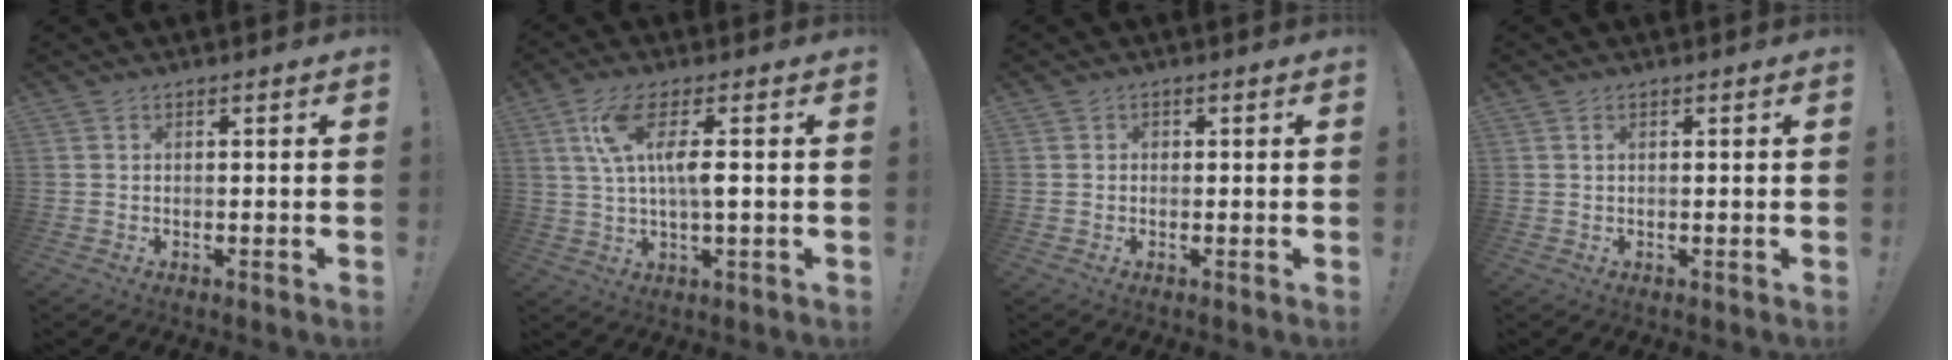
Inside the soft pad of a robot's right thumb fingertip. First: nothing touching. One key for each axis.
{"total": 10.2, "fx": 2.2, "fy": 2.7, "fz": 9.6, "tx": -0.177, "ty": 0.002, "tz": 0.038}
{"total": 1.0, "fx": -0.2, "fy": 0.9, "fz": 0.2, "tx": -0.004, "ty": 0.004, "tz": -0.005}
{"total": 0.6, "fx": 0.2, "fy": 0.2, "fz": 0.5, "tx": -0.011, "ty": 0.002, "tz": 0.004}